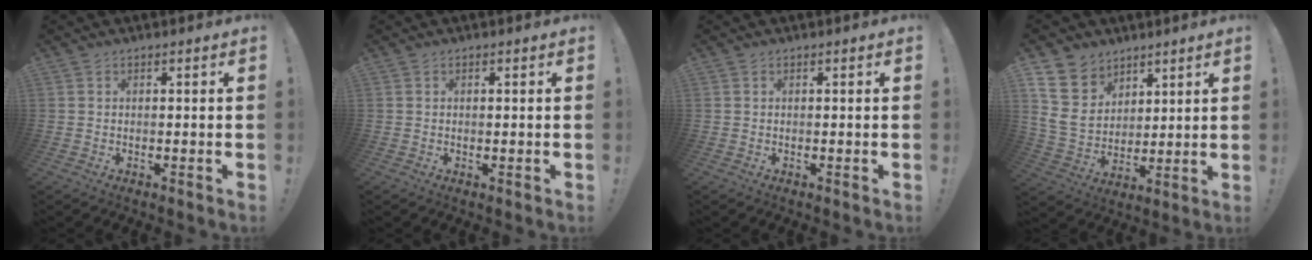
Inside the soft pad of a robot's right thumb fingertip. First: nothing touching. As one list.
[{"total": 0.0}, {"total": 0.0}, {"total": 14.4, "force": [6.9, 11.3, 5.6], "torque": [-0.107, -0.046, 0.140]}]